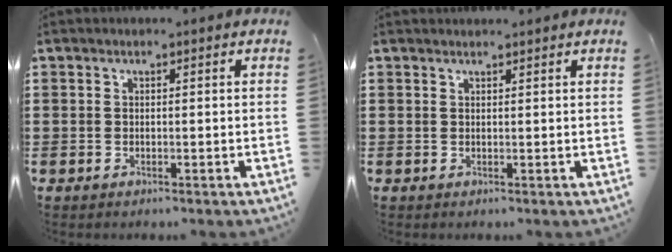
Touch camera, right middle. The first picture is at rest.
{"total": 0.9, "force": [0.9, -0.1, 0.0], "torque": [-0.001, -0.002, 0.017]}